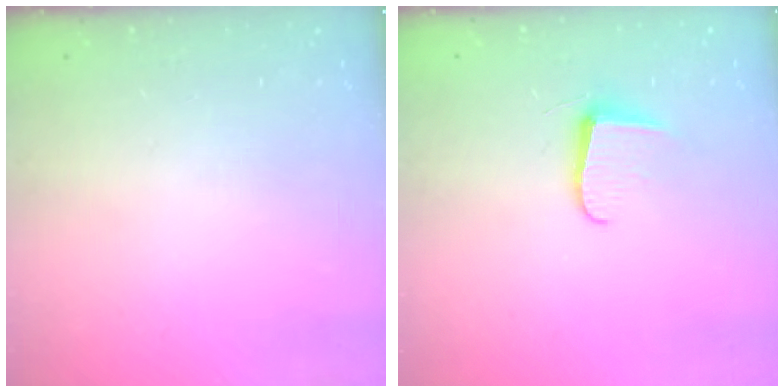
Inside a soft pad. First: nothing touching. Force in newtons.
{"total": 6.2, "press": 6.2, "slide": 0.7}